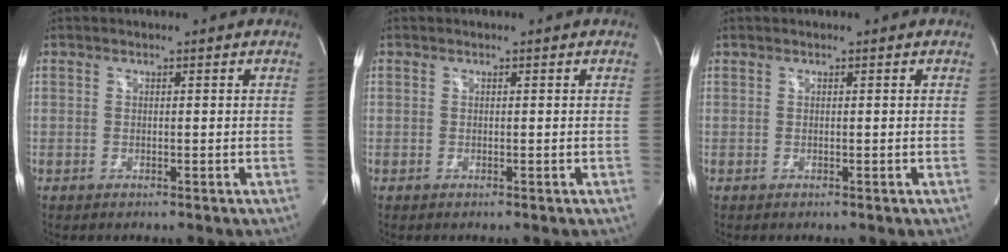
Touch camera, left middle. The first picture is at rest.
{"total": 0.0}
{"total": 0.0}